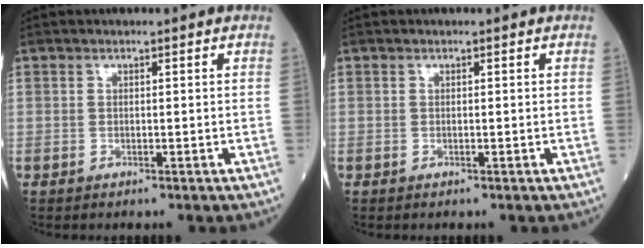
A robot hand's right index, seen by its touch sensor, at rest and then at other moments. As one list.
[{"total": 0.0}]